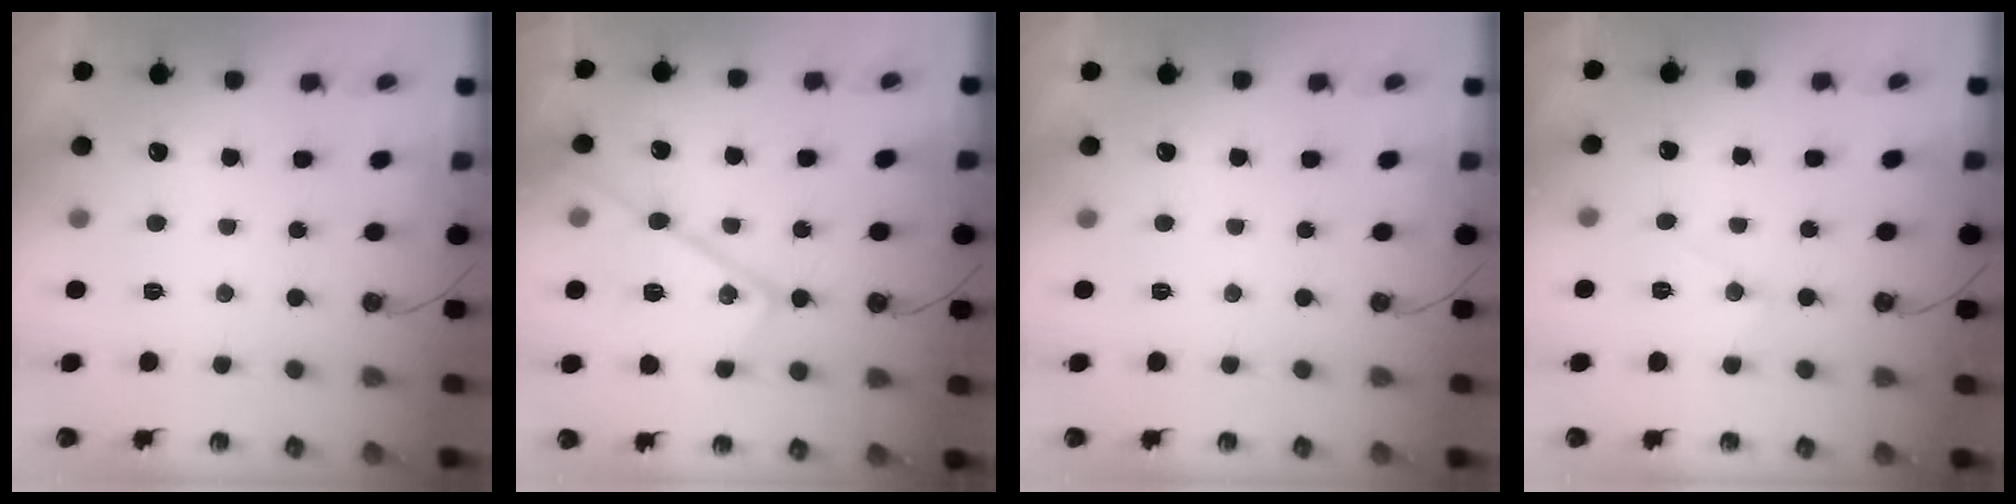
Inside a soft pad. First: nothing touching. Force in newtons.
{"total": 18.1, "press": 18.0, "slide": 1.6}
{"total": 0.0}
{"total": 7.4, "press": 7.4, "slide": 0.7}